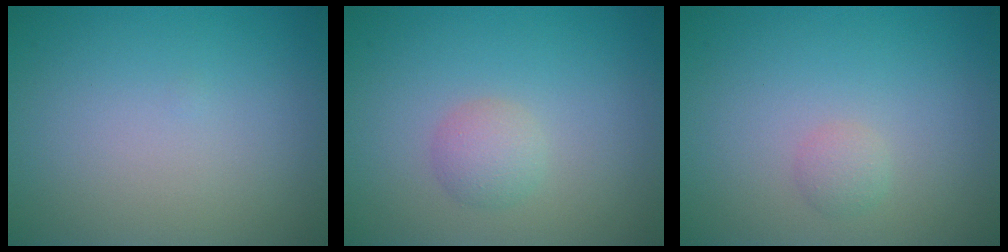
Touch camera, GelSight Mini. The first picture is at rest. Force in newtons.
{"total": 1.8, "press": 1.8, "slide": 0.1}
{"total": 1.0, "press": 1.0, "slide": 0.0}